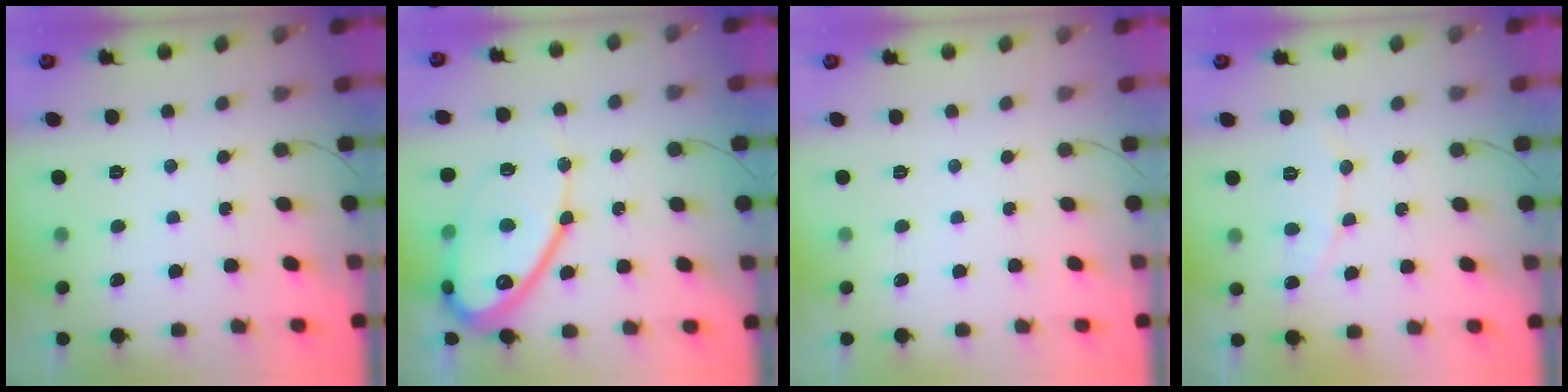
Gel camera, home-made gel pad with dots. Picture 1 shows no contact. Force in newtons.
{"total": 18.6, "press": 18.5, "slide": 1.7}
{"total": 0.0}
{"total": 6.1, "press": 6.1, "slide": 0.4}